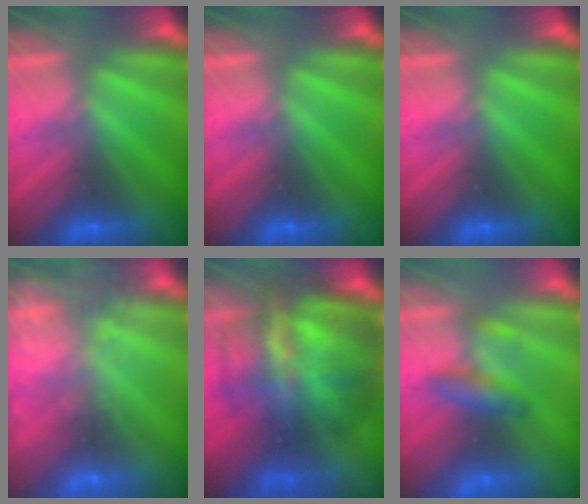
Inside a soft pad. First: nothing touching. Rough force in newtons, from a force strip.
{"total": 0.0}
{"total": 0.0}
{"total": 8.8}
{"total": 11.0}
{"total": 2.1}